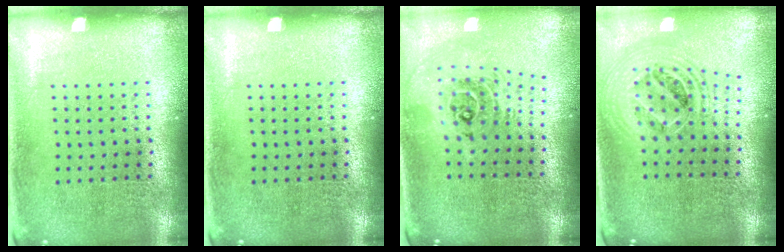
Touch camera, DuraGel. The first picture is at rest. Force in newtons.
{"total": 0.0}
{"total": 2.3, "press": 1.7, "slide": 1.5}
{"total": 2.2, "press": 1.8, "slide": 1.3}